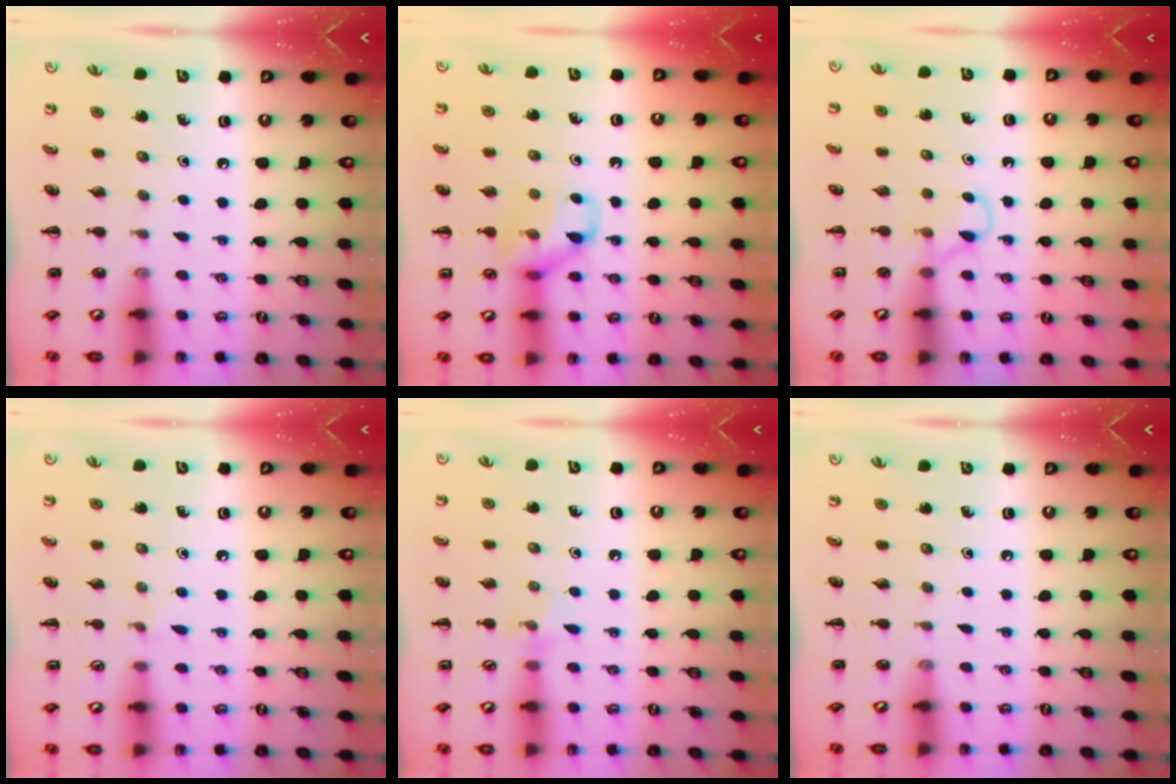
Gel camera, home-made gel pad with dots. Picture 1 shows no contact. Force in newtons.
{"total": 11.5, "press": 11.4, "slide": 1.6}
{"total": 2.9, "press": 2.8, "slide": 1.0}
{"total": 2.8, "press": 2.5, "slide": 1.1}
{"total": 6.2, "press": 5.9, "slide": 1.9}
{"total": 0.0}